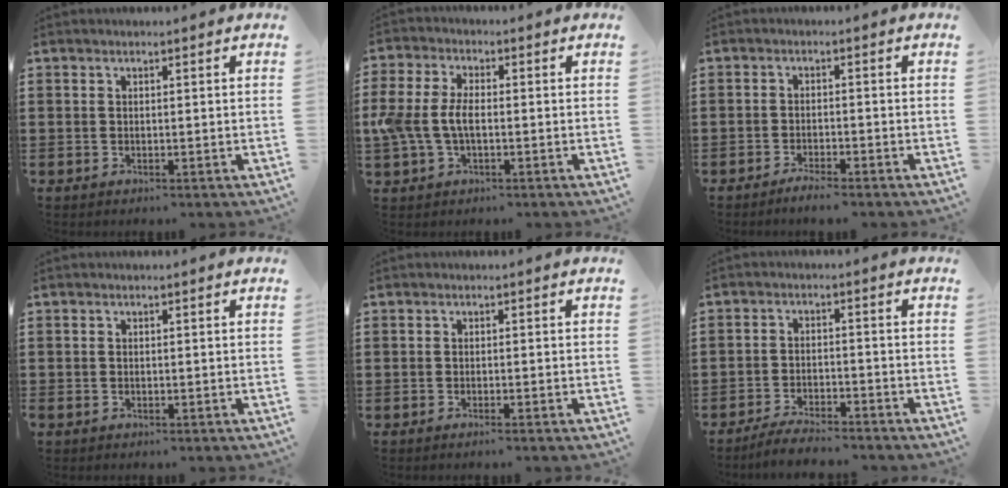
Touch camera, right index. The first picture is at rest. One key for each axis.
{"total": 5.6, "fx": -0.8, "fy": 3.2, "fz": 4.5, "tx": -0.127, "ty": -0.008, "tz": -0.027}
{"total": 2.0, "fx": -1.9, "fy": 0.1, "fz": 0.6, "tx": -0.013, "ty": 0.004, "tz": -0.035}
{"total": 0.0}
{"total": 0.7, "fx": -0.5, "fy": -0.1, "fz": 0.5, "tx": -0.009, "ty": -0.004, "tz": -0.008}
{"total": 3.6, "fx": -3.5, "fy": 0.4, "fz": 0.8, "tx": -0.016, "ty": 0.007, "tz": -0.071}